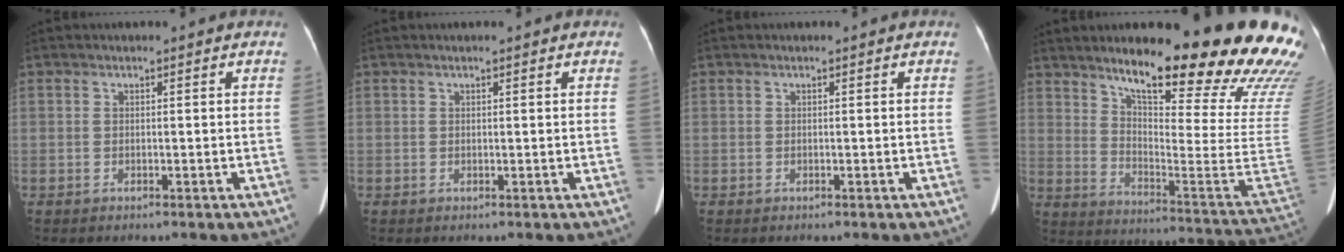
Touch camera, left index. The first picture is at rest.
{"total": 0.8, "force": [0.5, 0.1, 0.6], "torque": [-0.009, 0.009, 0.006]}
{"total": 0.0}
{"total": 29.3, "force": [22.3, 2.5, 18.8], "torque": [-0.206, -0.077, 0.292]}